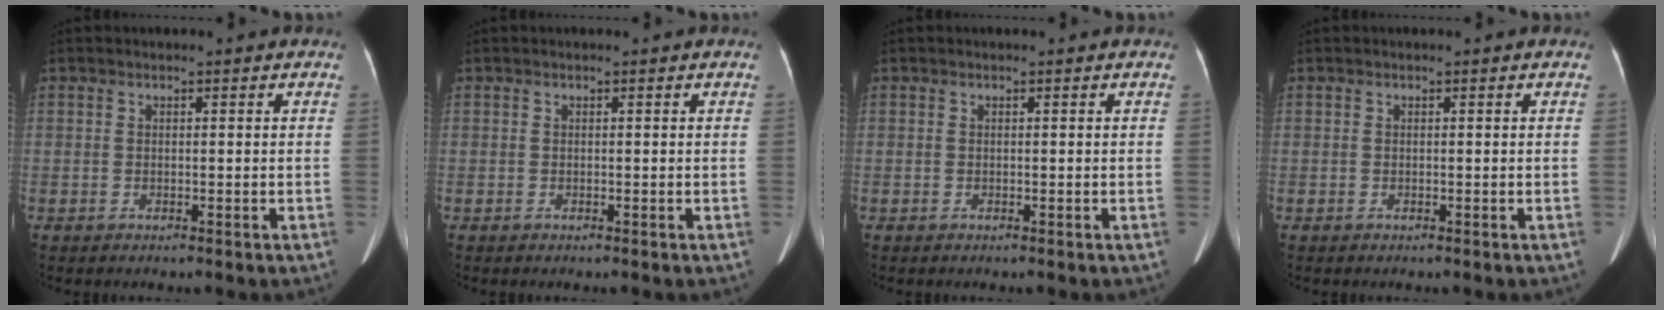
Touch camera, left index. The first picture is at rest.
{"total": 0.0}
{"total": 0.0}
{"total": 0.0}